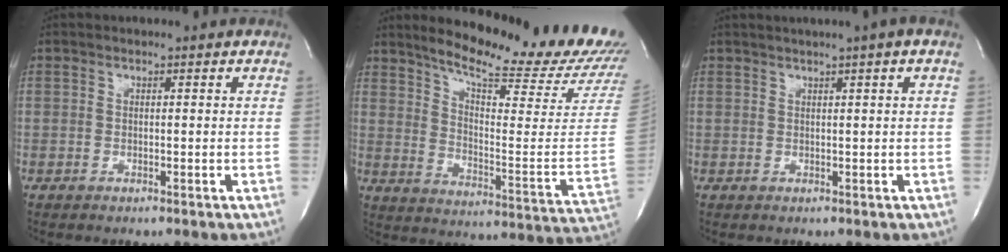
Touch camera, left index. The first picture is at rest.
{"total": 22.2, "force": [20.1, 1.2, 9.5], "torque": [-0.146, -0.111, 0.253]}
{"total": 2.8, "force": [1.4, -0.7, 2.4], "torque": [-0.038, 0.008, 0.022]}